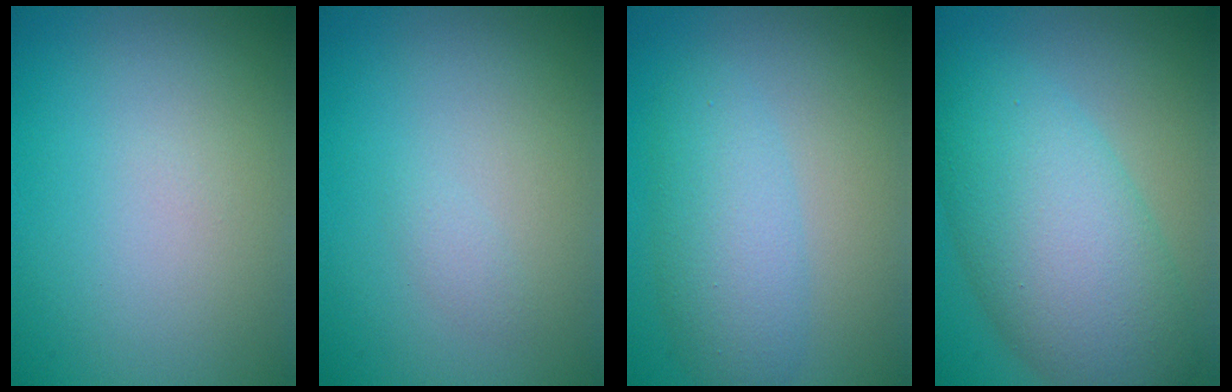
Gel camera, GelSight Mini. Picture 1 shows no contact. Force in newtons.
{"total": 0.7, "press": 0.7, "slide": 0.0}
{"total": 4.2, "press": 4.2, "slide": 0.1}
{"total": 9.8, "press": 9.8, "slide": 0.2}